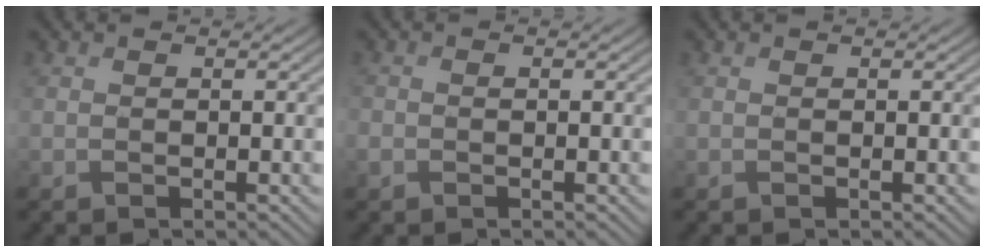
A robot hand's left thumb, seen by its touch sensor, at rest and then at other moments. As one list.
[{"total": 1.0, "force": [-0.6, 0.7, 0.5], "torque": [-0.015, -0.003, -0.011]}, {"total": 0.0}]